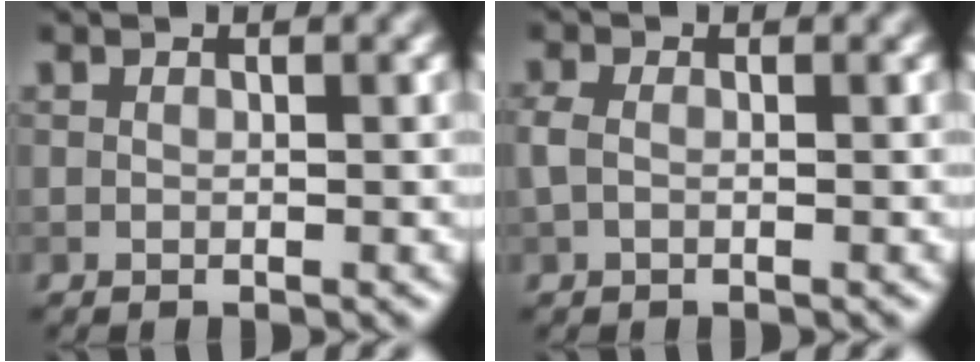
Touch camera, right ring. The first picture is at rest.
{"total": 1.3, "force": [-0.2, 0.8, 1.0], "torque": [-0.027, 0.003, -0.008]}